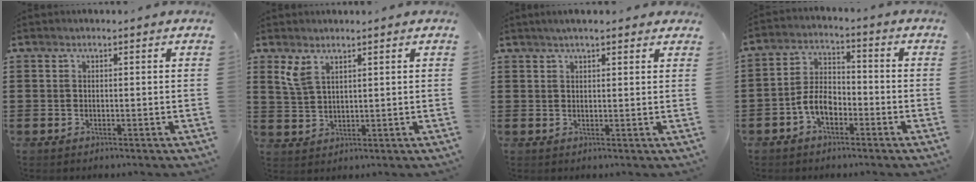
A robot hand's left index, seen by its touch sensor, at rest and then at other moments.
{"total": 3.6, "force": [2.4, 1.5, 2.3], "torque": [-0.052, 0.003, 0.045]}
{"total": 2.4, "force": [1.9, 0.4, 1.4], "torque": [-0.028, 0.006, 0.034]}
{"total": 5.3, "force": [-2.7, 3.0, 3.4], "torque": [-0.078, 0.009, -0.058]}